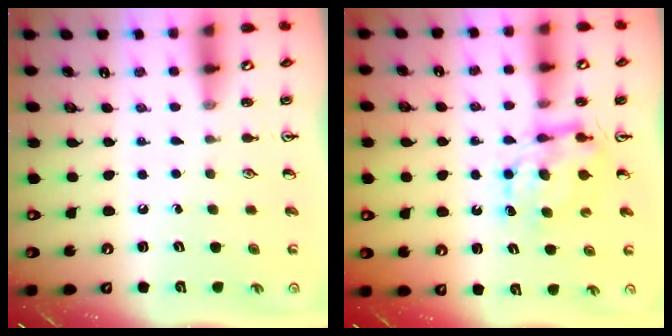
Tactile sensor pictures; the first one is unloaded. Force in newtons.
{"total": 7.5, "press": 7.4, "slide": 0.6}